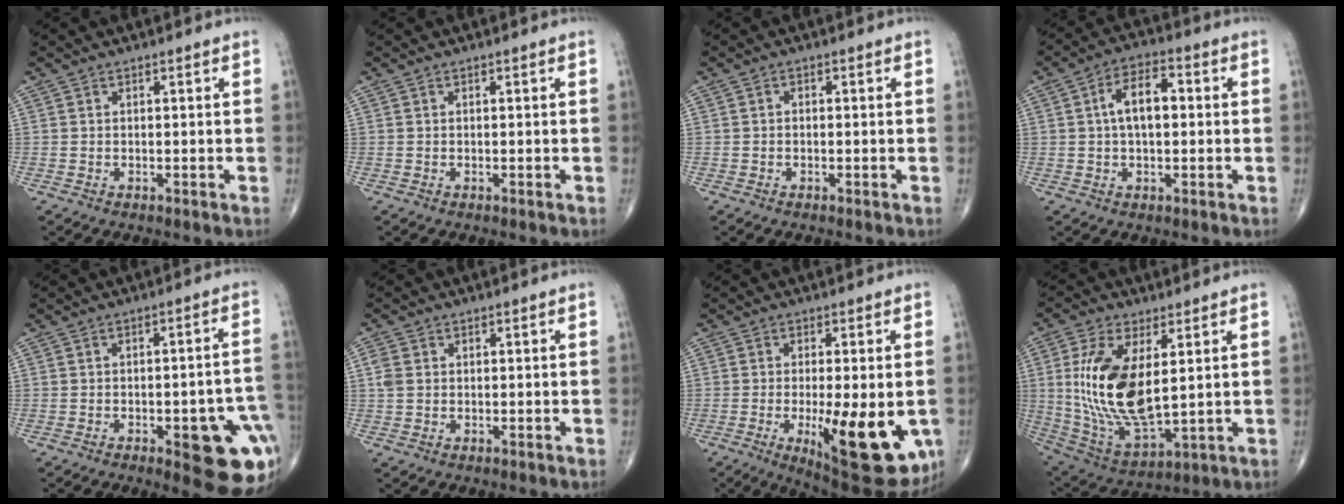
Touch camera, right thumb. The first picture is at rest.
{"total": 0.0}
{"total": 0.7, "force": [-0.1, 0.5, 0.5], "torque": [-0.007, 0.004, -0.003]}
{"total": 8.2, "force": [0.9, 4.3, 6.9], "torque": [-0.115, 0.020, 0.009]}
{"total": 16.1, "force": [-5.3, 5.6, 14.1], "torque": [-0.110, 0.028, -0.045]}
{"total": 2.6, "force": [0.4, 2.0, 1.6], "torque": [-0.041, 0.006, 0.010]}
{"total": 18.2, "force": [-4.5, 6.1, 16.5], "torque": [-0.201, -0.026, -0.045]}
{"total": 18.3, "force": [2.9, 8.4, 16.0], "torque": [-0.318, -0.022, 0.071]}